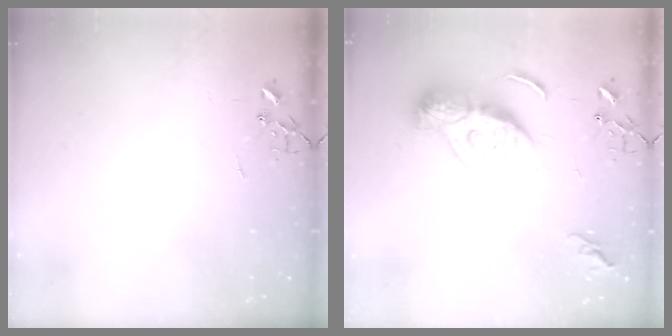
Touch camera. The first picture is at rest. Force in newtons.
{"total": 11.6, "press": 11.6, "slide": 0.9}